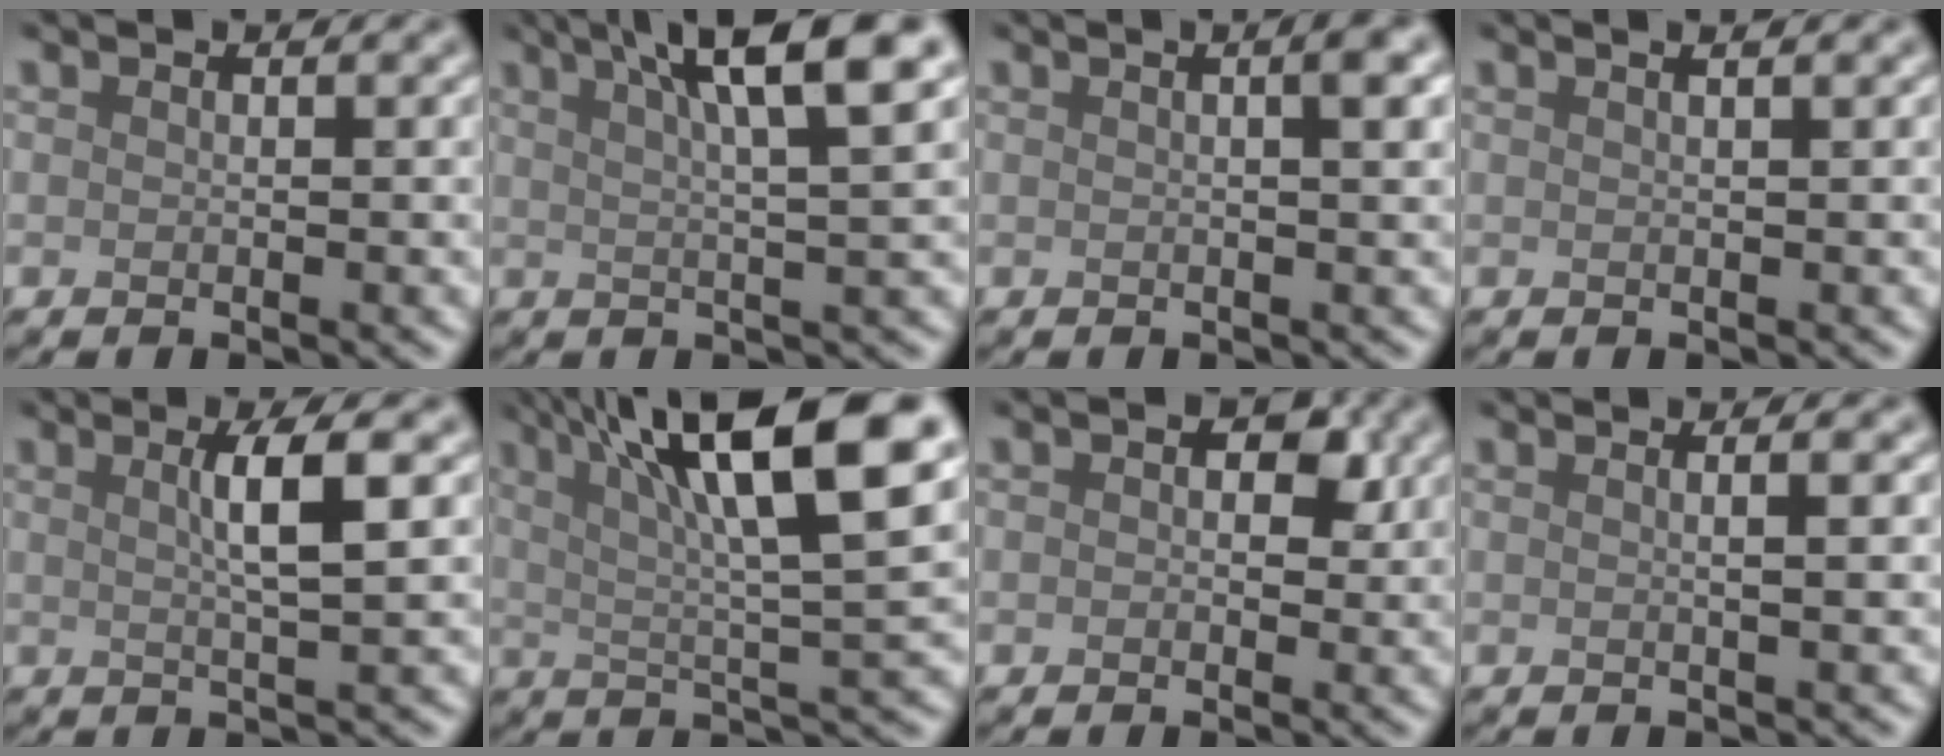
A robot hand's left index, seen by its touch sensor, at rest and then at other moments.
{"total": 8.6, "force": [4.1, 1.5, 7.4], "torque": [-0.078, 0.025, 0.053]}
{"total": 3.7, "force": [1.0, 1.3, 3.3], "torque": [-0.020, 0.015, -0.008]}
{"total": 3.2, "force": [1.6, 1.6, 2.3], "torque": [-0.004, 0.015, -0.014]}
{"total": 4.0, "force": [1.0, 0.7, 3.8], "torque": [-0.055, 0.004, 0.012]}
{"total": 12.9, "force": [5.9, 2.5, 11.2], "torque": [-0.159, 0.020, 0.092]}
{"total": 2.5, "force": [0.7, 1.5, 1.9], "torque": [-0.017, 0.004, 0.004]}
{"total": 2.6, "force": [0.4, 1.1, 2.3], "torque": [-0.018, 0.009, -0.018]}